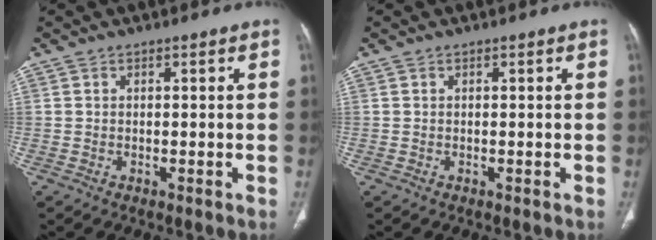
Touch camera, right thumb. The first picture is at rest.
{"total": 0.0}